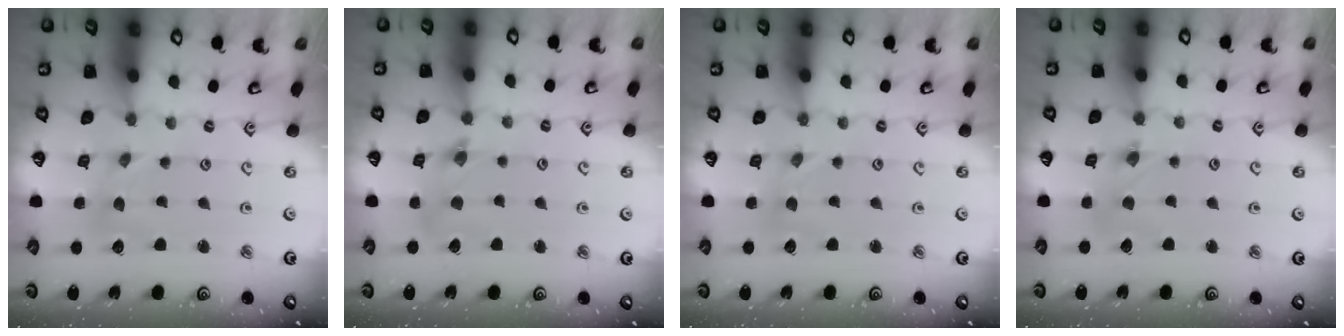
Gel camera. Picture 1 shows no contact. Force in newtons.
{"total": 4.7, "press": 4.6, "slide": 0.5}
{"total": 0.0}
{"total": 0.8, "press": 0.8, "slide": 0.2}